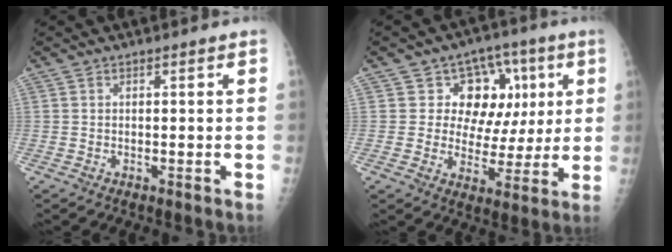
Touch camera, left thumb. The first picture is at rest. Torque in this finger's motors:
{"motor_torque": [0.07, 0.24, 0.36, -0.18, 0.05]}